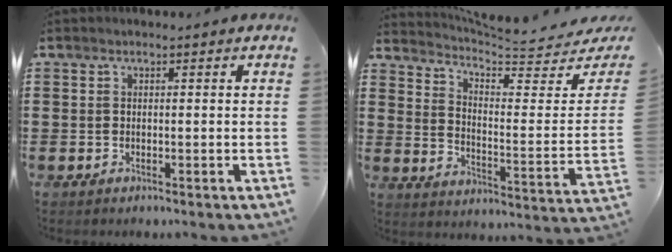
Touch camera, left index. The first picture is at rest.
{"total": 4.7, "force": [4.1, 0.6, 2.1], "torque": [-0.056, -0.042, 0.065]}